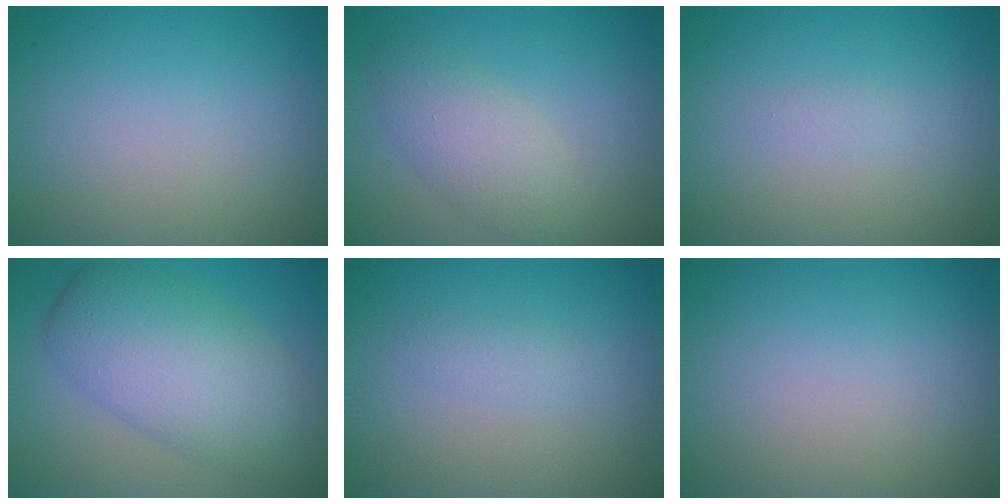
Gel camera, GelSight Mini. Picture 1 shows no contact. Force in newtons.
{"total": 3.5, "press": 3.5, "slide": 0.1}
{"total": 0.6, "press": 0.6, "slide": 0.0}
{"total": 8.3, "press": 8.3, "slide": 0.4}
{"total": 1.2, "press": 1.2, "slide": 0.1}
{"total": 0.0}